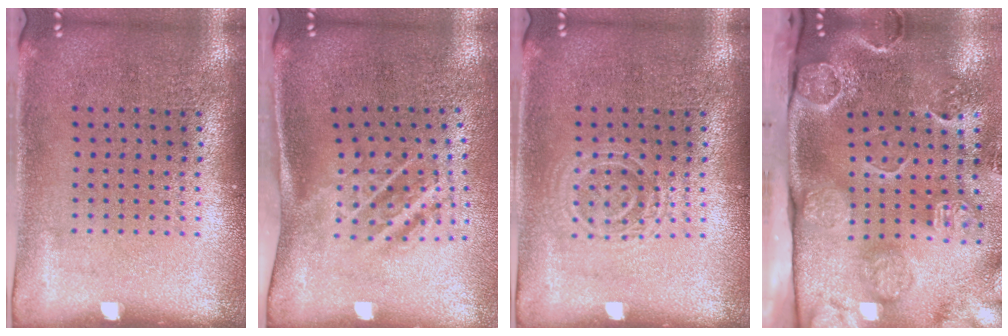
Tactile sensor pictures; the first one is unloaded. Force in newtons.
{"total": 1.8, "press": 1.2, "slide": 1.4}
{"total": 1.7, "press": 1.7, "slide": 0.4}
{"total": 4.7, "press": 3.4, "slide": 3.3}